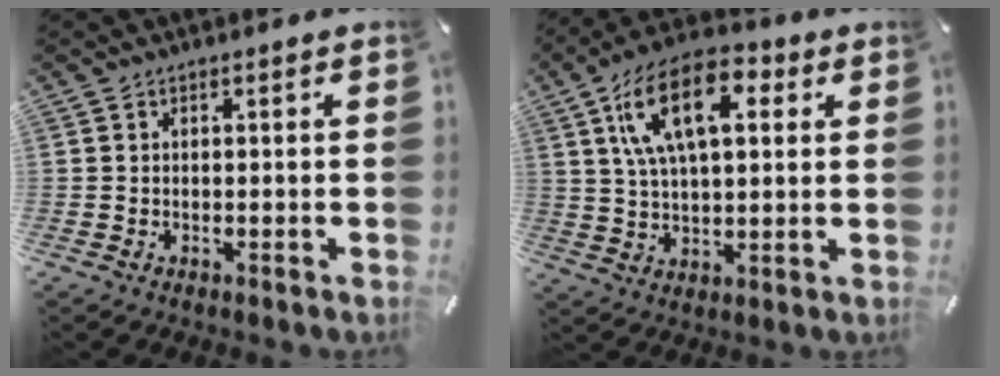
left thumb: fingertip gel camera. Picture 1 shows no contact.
{"total": 16.1, "force": [6.4, 8.2, 12.3], "torque": [-0.236, -0.008, 0.105]}